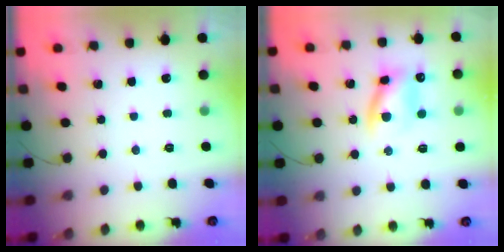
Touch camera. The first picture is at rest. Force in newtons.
{"total": 10.6, "press": 10.3, "slide": 2.3}